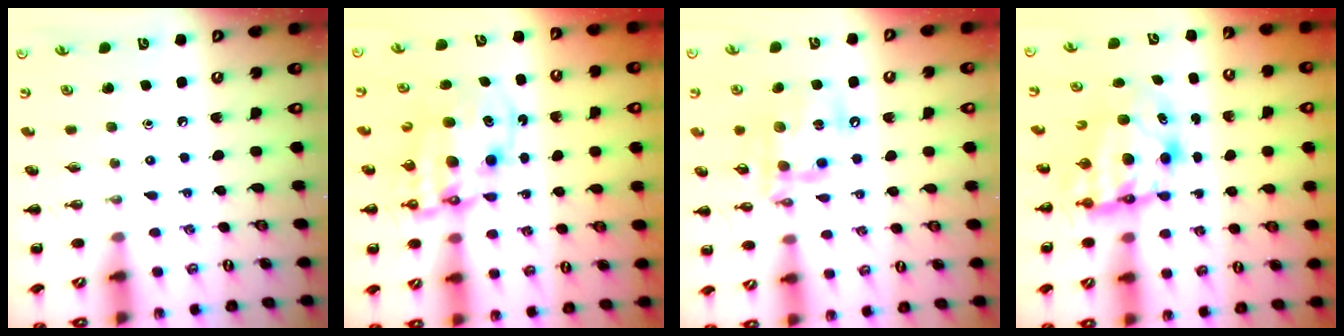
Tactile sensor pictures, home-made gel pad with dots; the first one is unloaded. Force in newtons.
{"total": 11.4, "press": 11.1, "slide": 2.8}
{"total": 14.7, "press": 14.5, "slide": 2.3}
{"total": 7.1, "press": 6.9, "slide": 1.7}